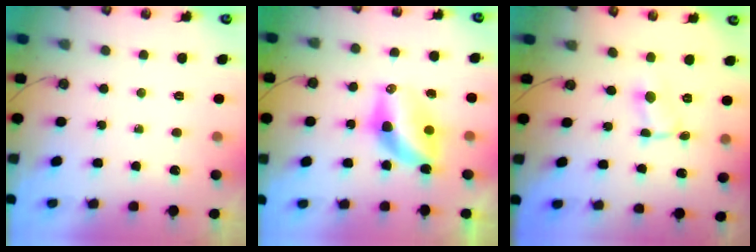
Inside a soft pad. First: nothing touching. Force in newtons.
{"total": 8.1, "press": 7.9, "slide": 1.8}
{"total": 0.7, "press": 0.7, "slide": 0.1}